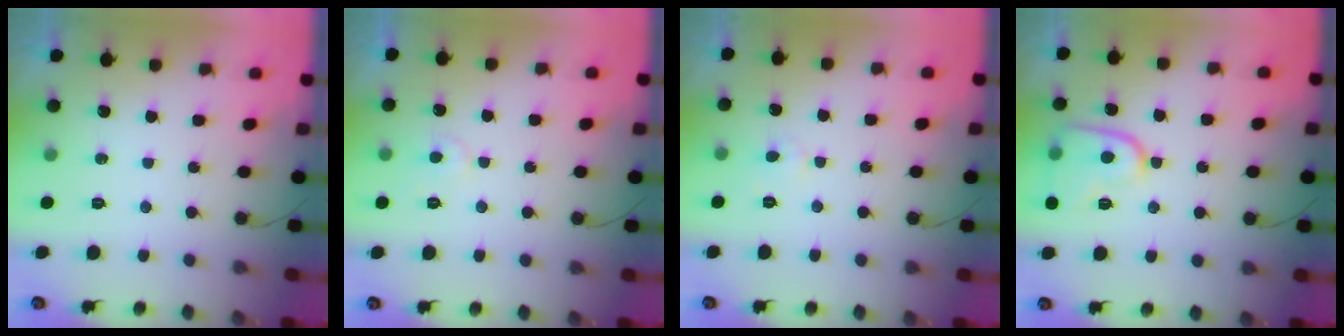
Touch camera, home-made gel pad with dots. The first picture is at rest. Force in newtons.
{"total": 4.5, "press": 4.4, "slide": 0.4}
{"total": 2.3, "press": 2.3, "slide": 0.1}
{"total": 10.4, "press": 10.4, "slide": 0.4}